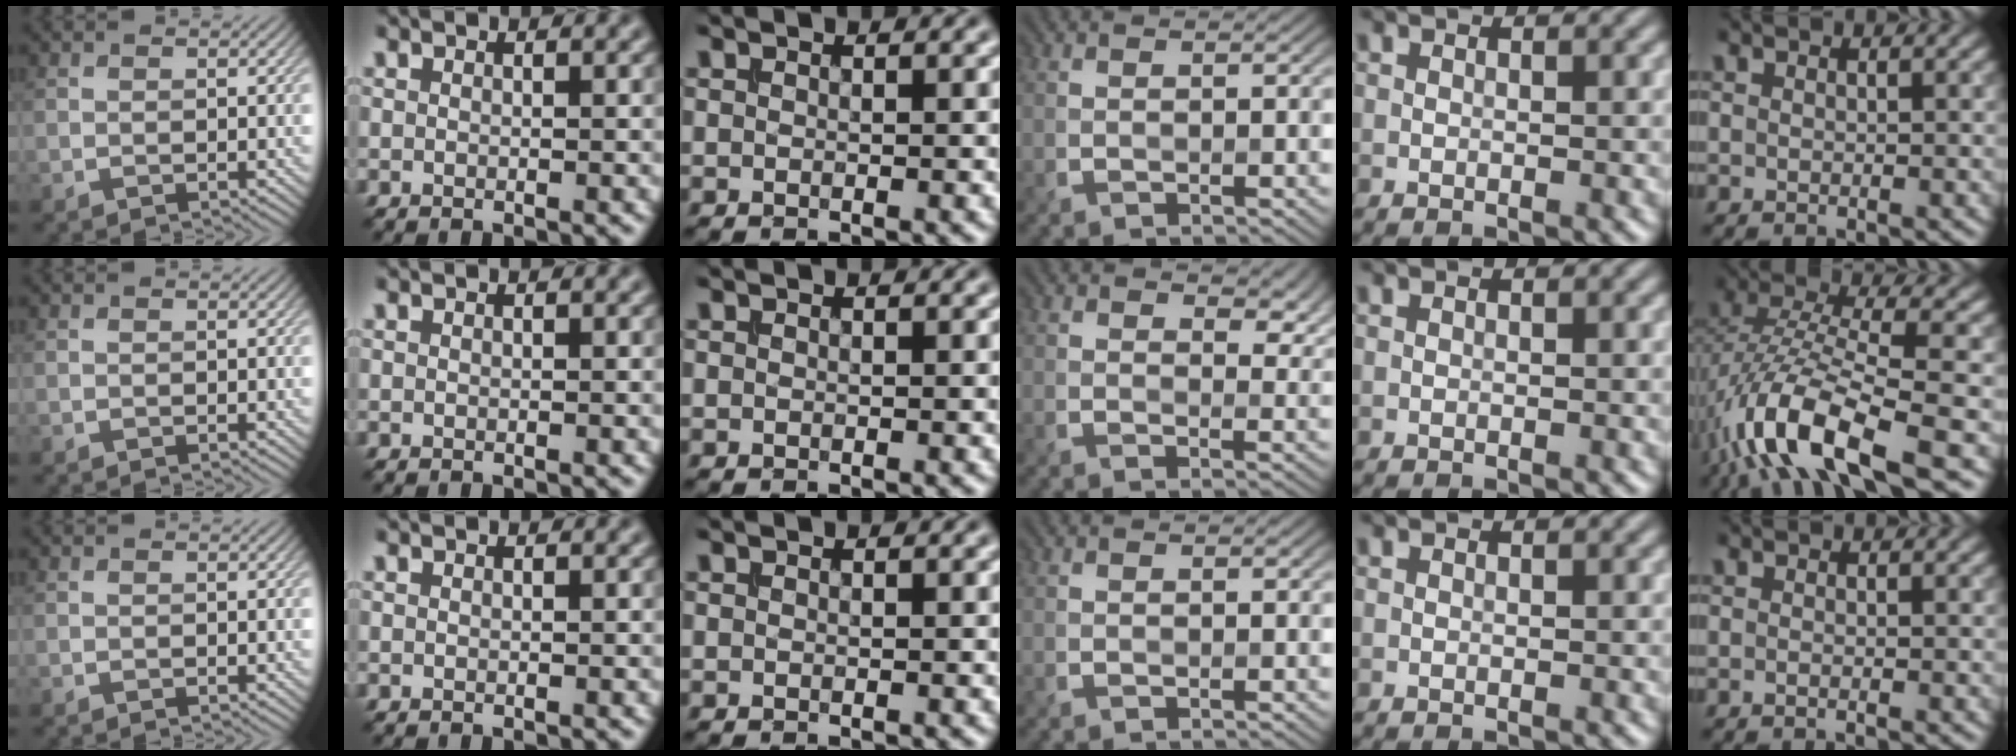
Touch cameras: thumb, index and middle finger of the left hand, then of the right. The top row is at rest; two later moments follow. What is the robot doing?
{"motion": "insert", "object": "bucket"}